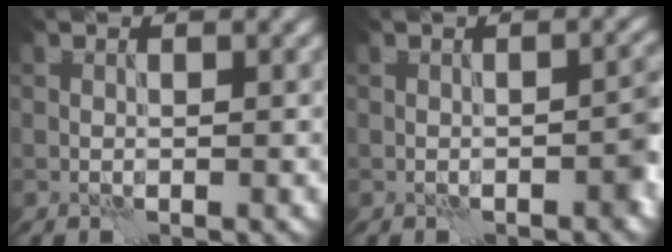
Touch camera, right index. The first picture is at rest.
{"total": 1.9, "force": [-0.9, 0.6, 1.6], "torque": [-0.021, 0.010, -0.014]}